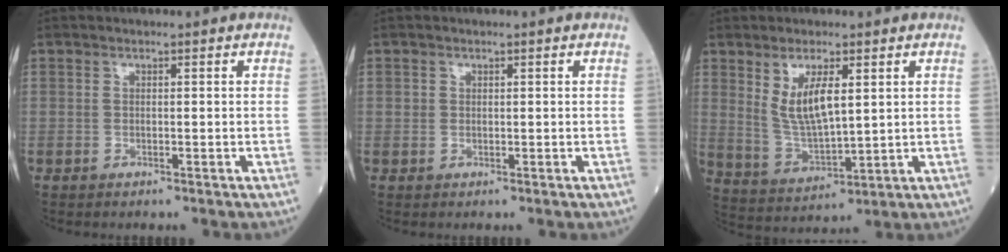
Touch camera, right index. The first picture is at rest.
{"total": 0.7, "force": [0.2, 0.7, 0.1], "torque": [0.006, 0.003, 0.001]}
{"total": 8.0, "force": [2.8, 2.3, 7.1], "torque": [-0.143, -0.007, 0.064]}